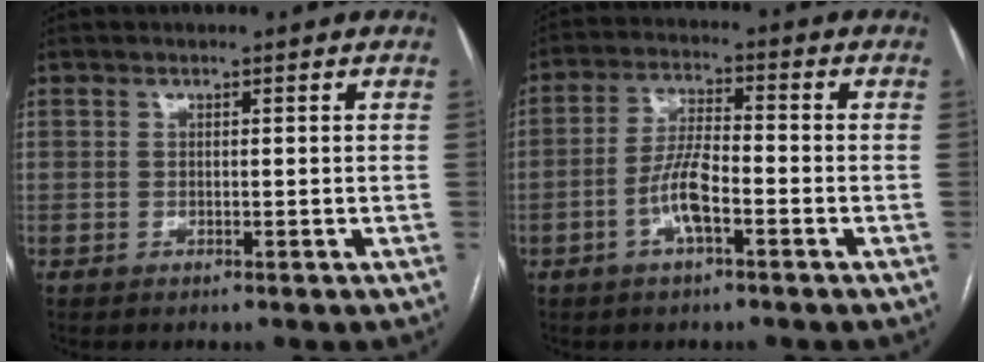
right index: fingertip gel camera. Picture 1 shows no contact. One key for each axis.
{"total": 6.7, "fx": -2.5, "fy": 1.6, "fz": 6.0, "tx": -0.125, "ty": 0.007, "tz": -0.050}